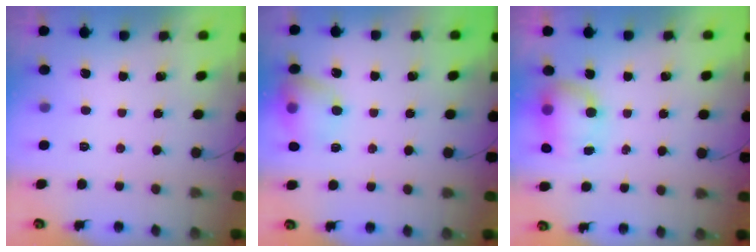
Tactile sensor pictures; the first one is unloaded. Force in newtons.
{"total": 12.8, "press": 12.7, "slide": 1.5}
{"total": 7.5, "press": 7.5, "slide": 0.8}